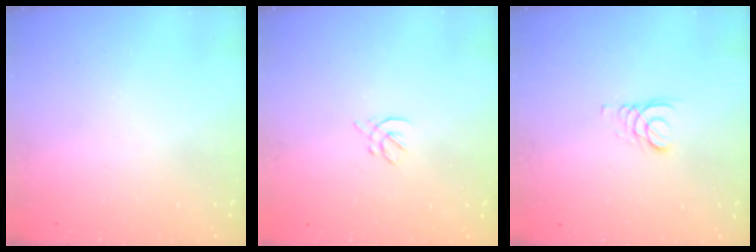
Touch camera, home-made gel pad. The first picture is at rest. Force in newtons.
{"total": 2.1, "press": 2.0, "slide": 0.7}
{"total": 2.4, "press": 2.4, "slide": 0.2}